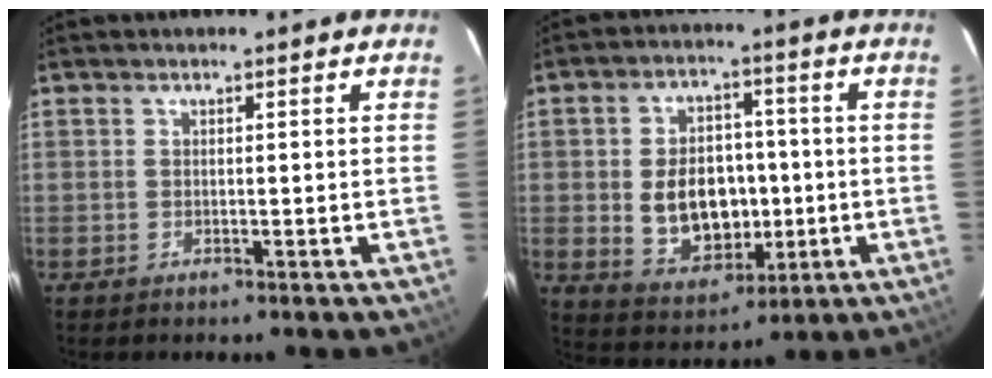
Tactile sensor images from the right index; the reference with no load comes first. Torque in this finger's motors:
{"motor_torque": [0.48, -0.12, 0.48, 0.08]}